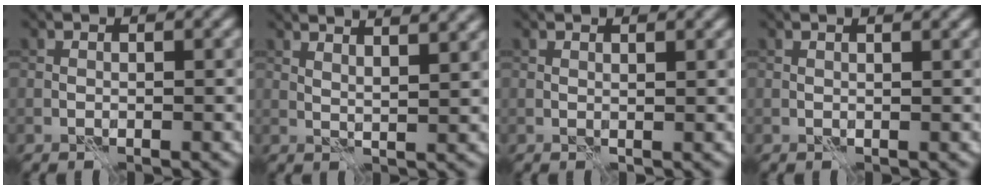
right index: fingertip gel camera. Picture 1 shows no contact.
{"total": 7.2, "force": [5.3, 2.4, 4.3], "torque": [-0.037, 0.035, 0.043]}
{"total": 1.0, "force": [0.7, 0.2, 0.7], "torque": [-0.012, 0.000, 0.009]}
{"total": 1.8, "force": [1.2, 0.6, 1.2], "torque": [-0.013, 0.000, 0.003]}